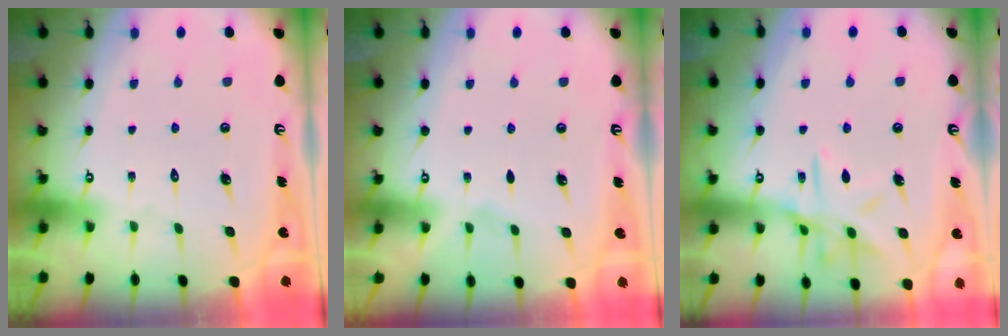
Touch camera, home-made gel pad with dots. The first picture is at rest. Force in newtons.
{"total": 3.8, "press": 2.9, "slide": 2.4}
{"total": 12.0, "press": 11.9, "slide": 0.8}